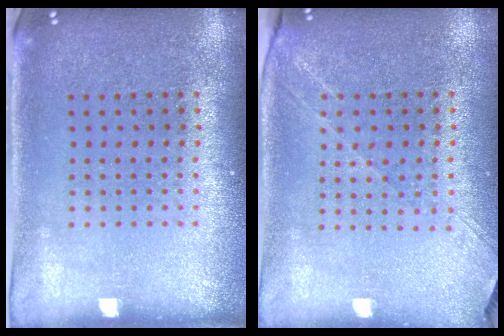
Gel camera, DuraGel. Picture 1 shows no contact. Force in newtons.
{"total": 1.4, "press": 1.2, "slide": 0.7}